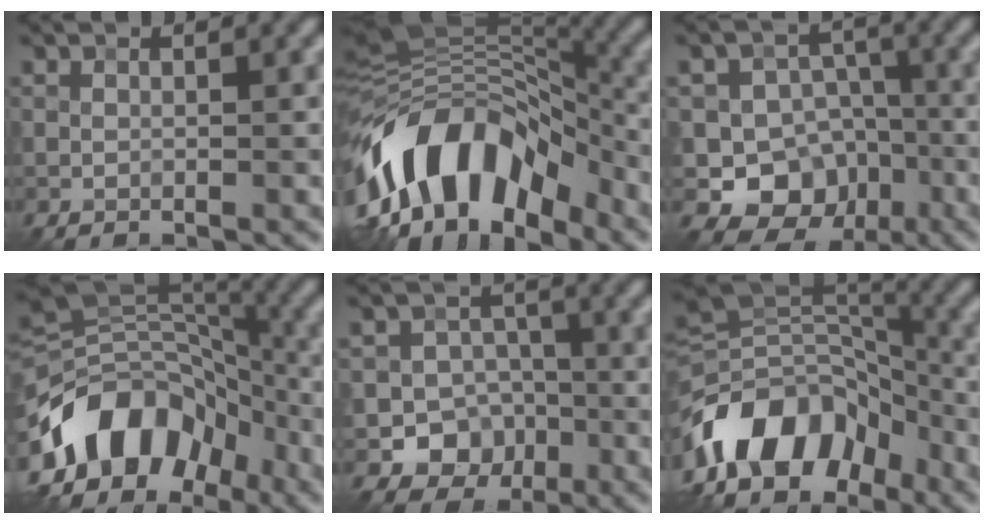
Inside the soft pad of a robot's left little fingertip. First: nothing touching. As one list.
[{"total": 13.0, "force": [-5.8, 7.1, 9.2], "torque": [-0.154, 0.016, -0.109]}, {"total": 8.8, "force": [-3.3, 7.5, 3.2], "torque": [-0.024, 0.003, -0.081]}, {"total": 12.4, "force": [-6.3, 7.9, 7.2], "torque": [-0.124, 0.018, -0.127]}, {"total": 6.1, "force": [-2.4, 5.3, 1.8], "torque": [0.001, -0.001, -0.058]}, {"total": 12.0, "force": [-6.7, 7.4, 6.7], "torque": [-0.113, 0.020, -0.134]}]